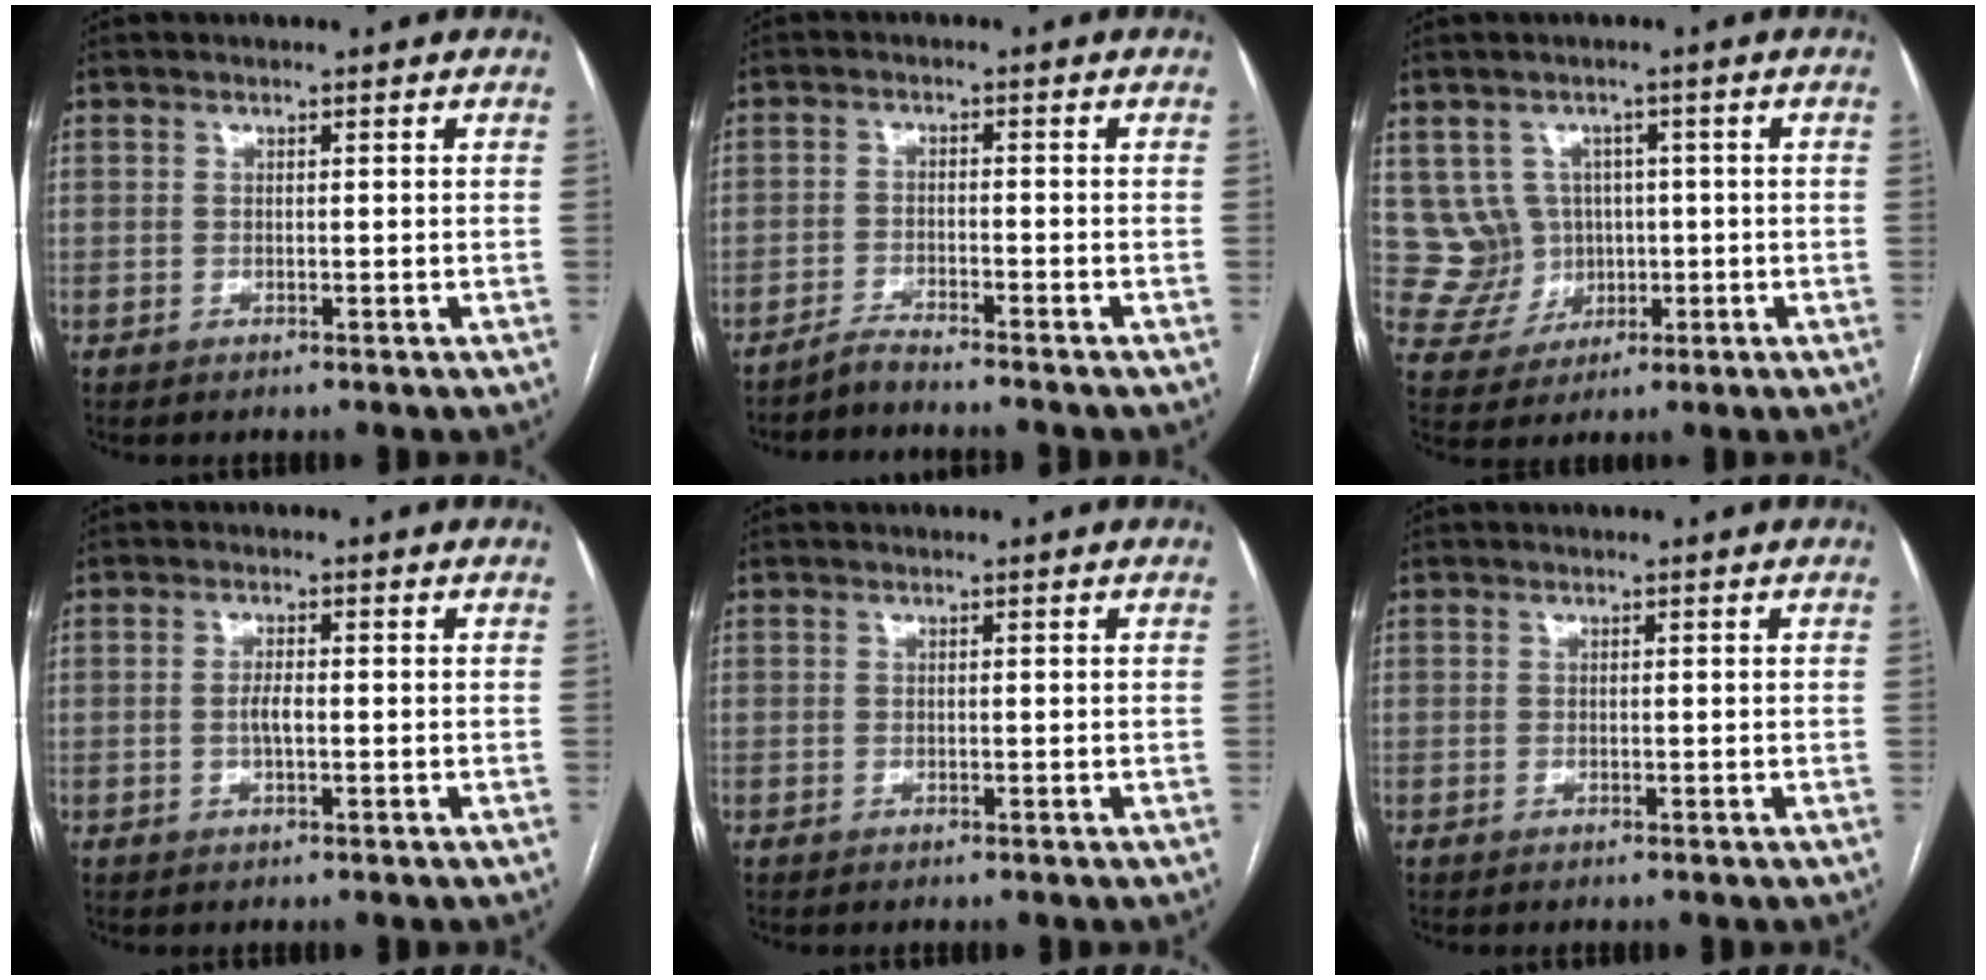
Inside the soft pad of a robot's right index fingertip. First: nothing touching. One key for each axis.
{"total": 3.5, "fx": -3.4, "fy": -0.6, "fz": 0.9, "tx": -0.016, "ty": -0.010, "tz": -0.056}
{"total": 6.4, "fx": 0.9, "fy": 6.3, "fz": 0.7, "tx": -0.019, "ty": 0.025, "tz": 0.032}
{"total": 3.6, "fx": -0.5, "fy": 0.7, "fz": 3.5, "tx": -0.073, "ty": 0.000, "tz": -0.010}
{"total": 0.0}
{"total": 0.0}